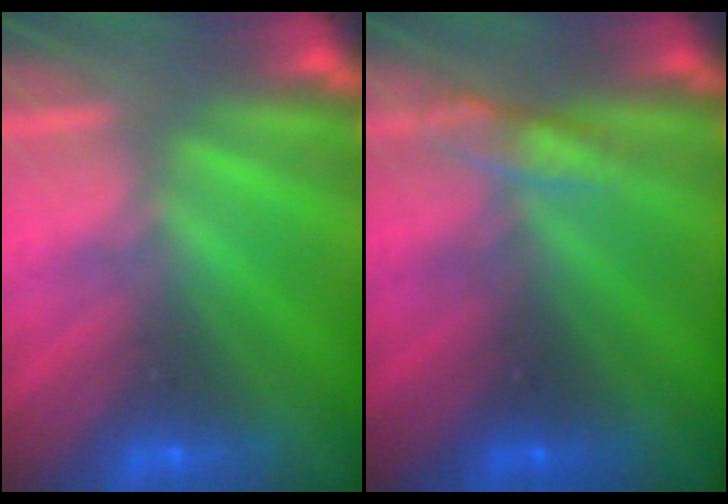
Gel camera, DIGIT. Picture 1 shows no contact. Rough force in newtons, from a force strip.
{"total": 2.7}